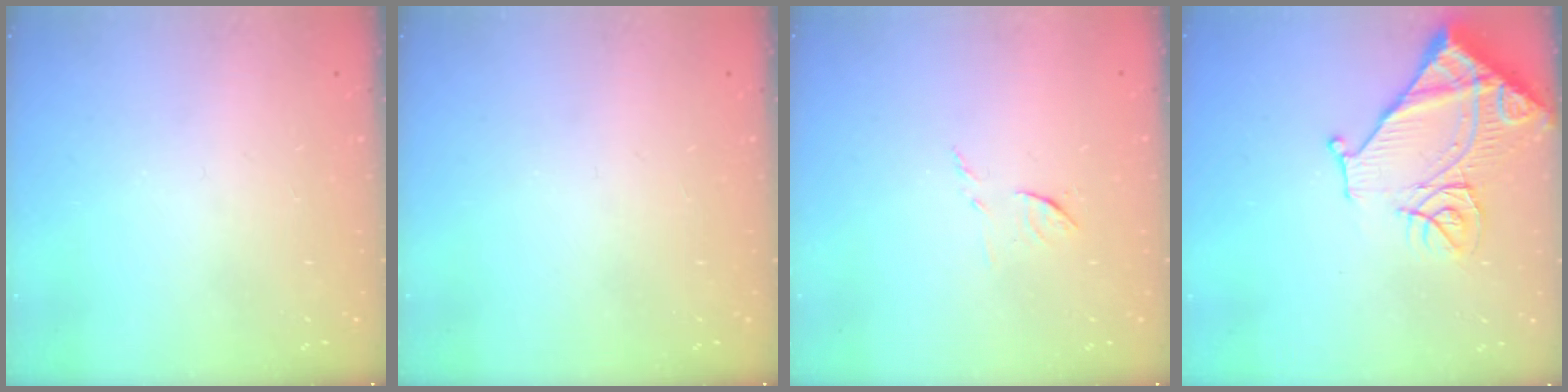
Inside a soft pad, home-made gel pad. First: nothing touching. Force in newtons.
{"total": 0.0}
{"total": 6.7, "press": 6.7, "slide": 0.5}
{"total": 16.3, "press": 16.2, "slide": 1.9}